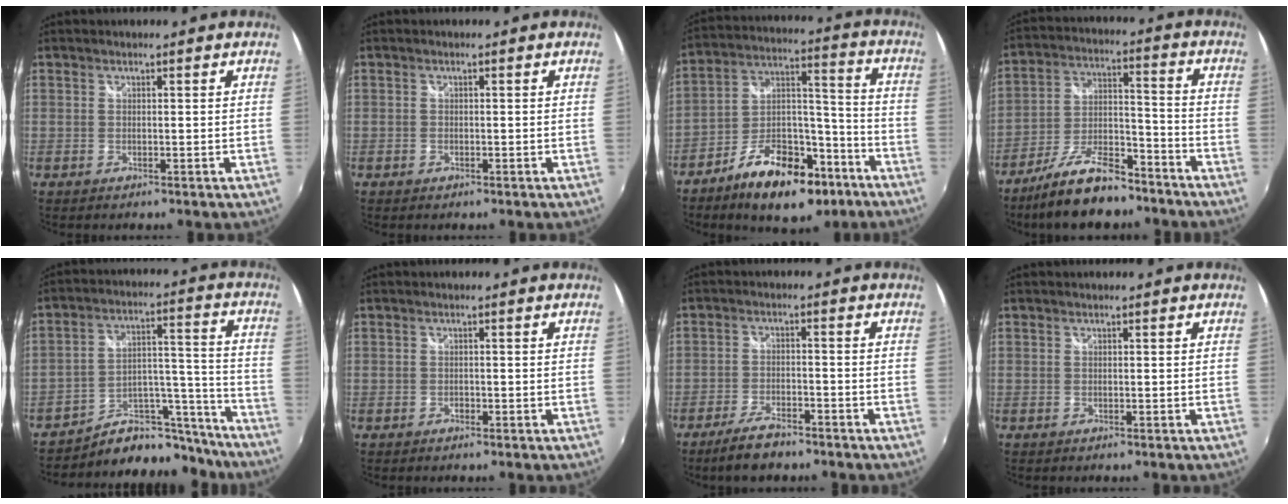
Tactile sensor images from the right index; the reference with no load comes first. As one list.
[{"total": 0.9, "force": [-0.5, 0.7, 0.2], "torque": [-0.003, -0.002, -0.010]}, {"total": 17.5, "force": [-10.8, 8.5, 10.9], "torque": [-0.186, 0.026, -0.169]}, {"total": 16.4, "force": [-12.1, 5.6, 9.5], "torque": [-0.189, 0.001, -0.208]}, {"total": 16.0, "force": [-14.3, 6.5, 2.8], "torque": [-0.028, 0.074, -0.207]}, {"total": 0.7, "force": [-0.5, 0.5, 0.2], "torque": [-0.005, -0.001, -0.008]}, {"total": 6.7, "force": [-5.3, 2.0, 3.6], "torque": [-0.090, -0.007, -0.095]}, {"total": 0.0}]